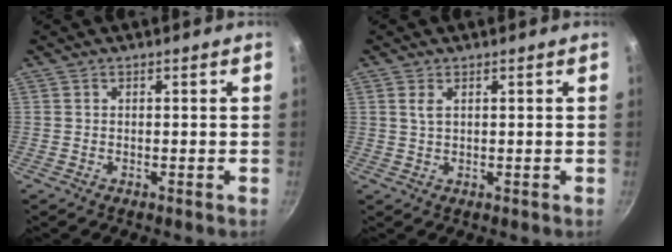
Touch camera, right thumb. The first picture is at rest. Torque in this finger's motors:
{"motor_torque": [-0.24, 0.02, 0.57, -0.15, -0.03]}